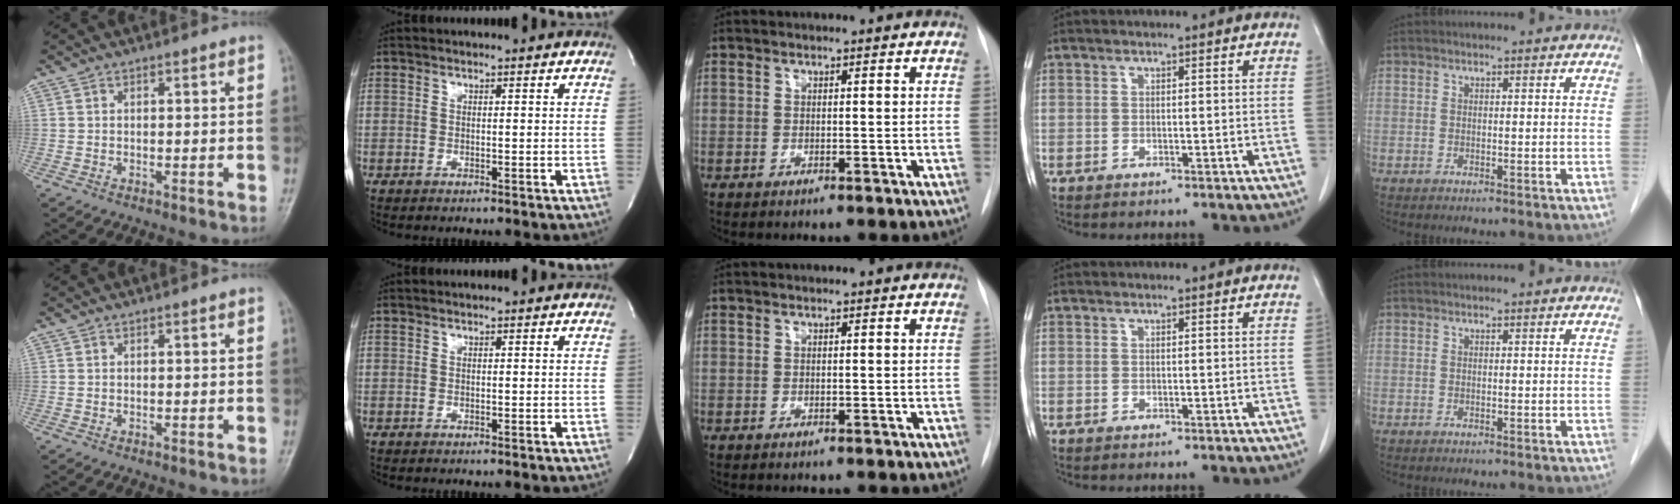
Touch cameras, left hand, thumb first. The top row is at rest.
{}